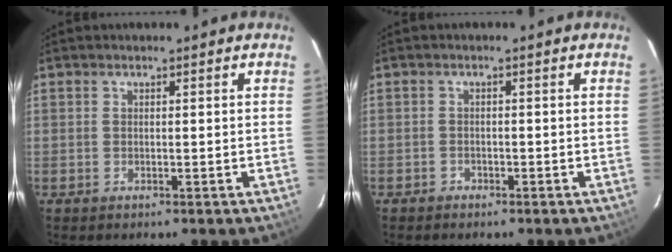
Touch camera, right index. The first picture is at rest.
{"total": 1.5, "force": [-1.1, 0.9, -0.1], "torque": [-0.002, 0.005, -0.019]}